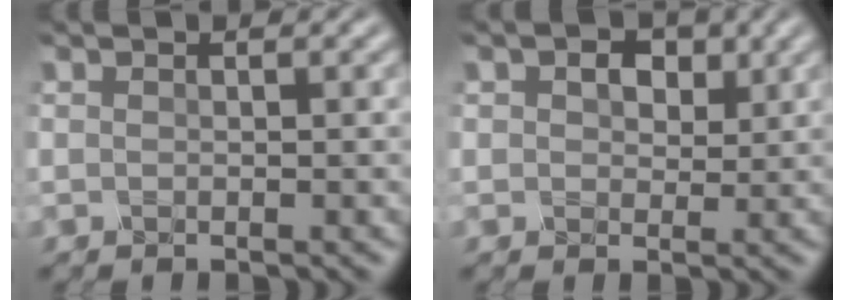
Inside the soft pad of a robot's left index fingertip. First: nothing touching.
{"total": 4.0, "force": [1.8, 2.8, 2.3], "torque": [-0.045, 0.002, 0.014]}